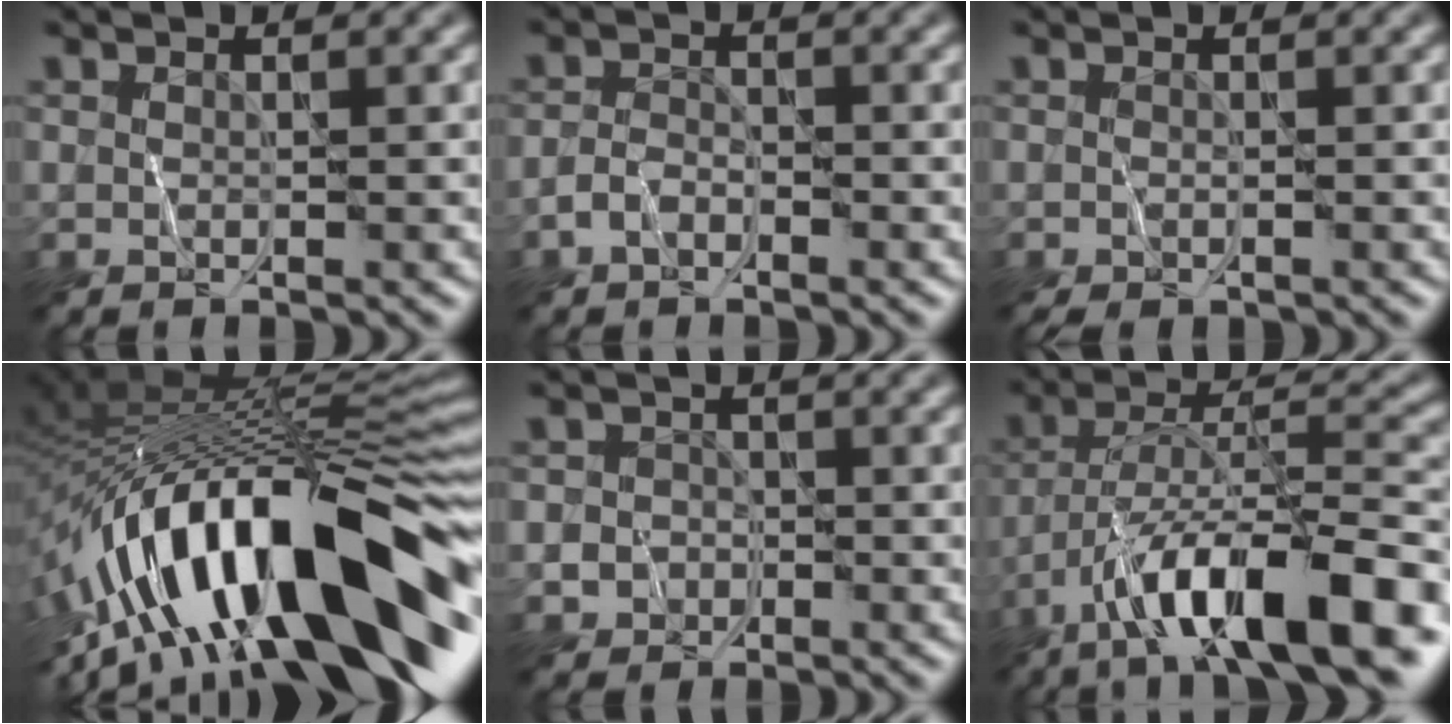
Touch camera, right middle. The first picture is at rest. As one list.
[{"total": 1.4, "force": [-1.1, 0.6, 0.5], "torque": [-0.008, 0.006, -0.026]}, {"total": 0.8, "force": [-0.6, 0.1, 0.5], "torque": [-0.013, -0.001, -0.012]}, {"total": 15.9, "force": [-7.1, 5.8, 12.9], "torque": [-0.214, 0.035, -0.129]}, {"total": 2.6, "force": [-1.2, 2.3, 0.2], "torque": [0.024, 0.003, -0.032]}, {"total": 12.7, "force": [-7.4, 3.8, 9.6], "torque": [-0.152, 0.014, -0.130]}]